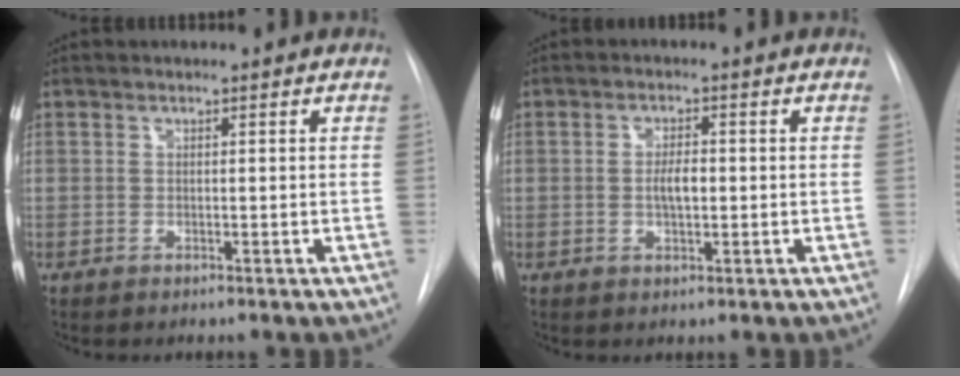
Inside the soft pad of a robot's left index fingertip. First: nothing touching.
{"total": 2.9, "force": [-0.1, 1.1, 2.7], "torque": [-0.048, 0.001, 0.000]}